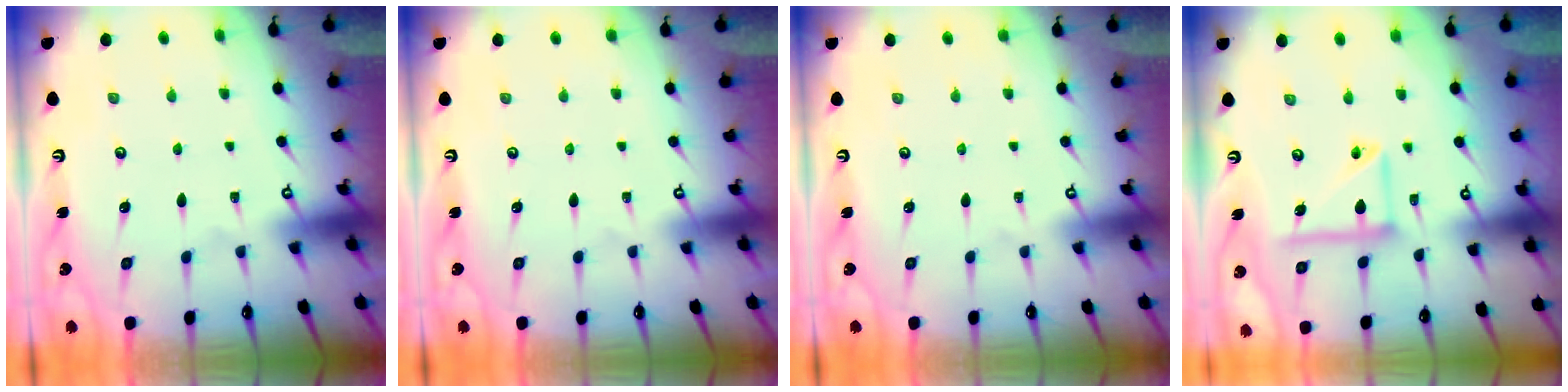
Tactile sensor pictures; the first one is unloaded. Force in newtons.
{"total": 0.0}
{"total": 0.0}
{"total": 12.3, "press": 12.3, "slide": 1.3}